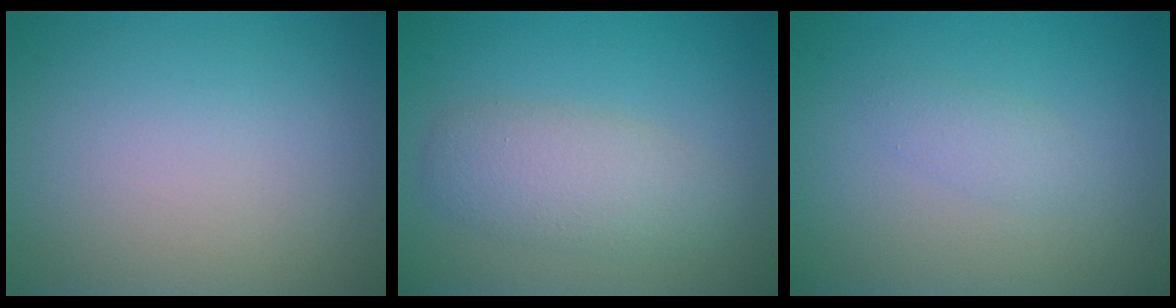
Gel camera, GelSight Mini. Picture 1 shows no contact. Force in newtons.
{"total": 3.9, "press": 3.9, "slide": 0.1}
{"total": 1.3, "press": 1.3, "slide": 0.1}